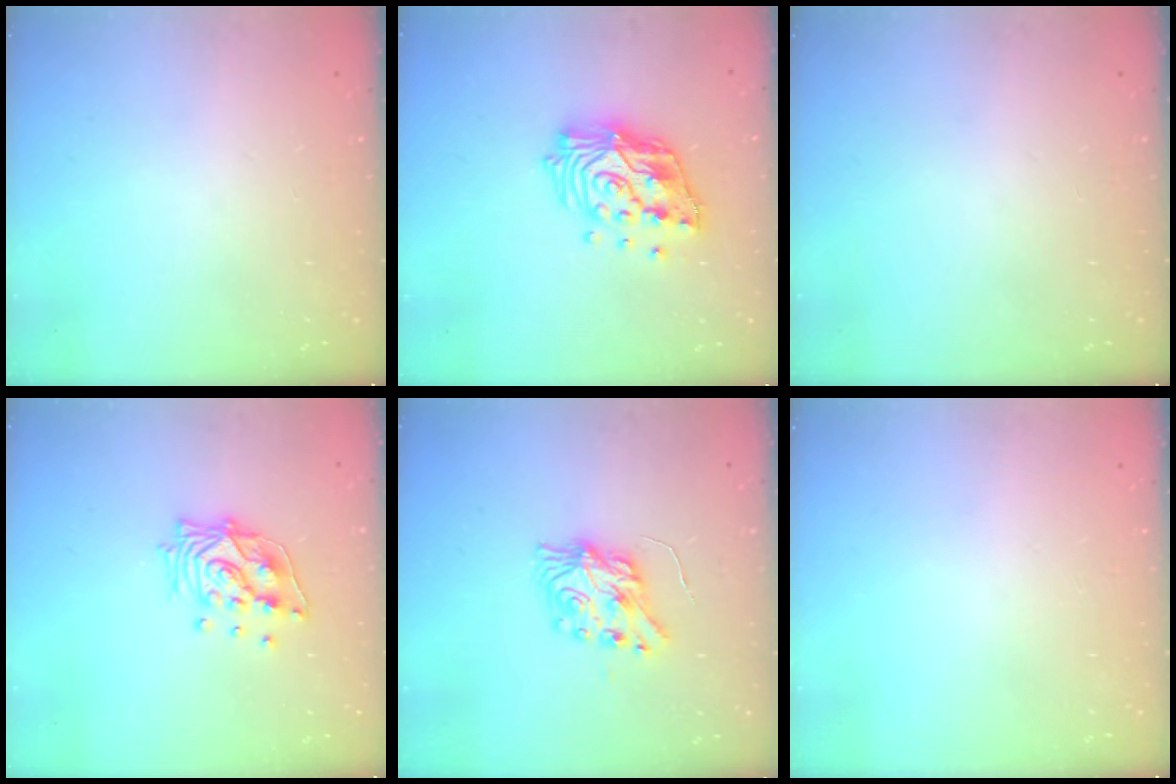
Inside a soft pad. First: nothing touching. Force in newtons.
{"total": 17.3, "press": 17.1, "slide": 2.1}
{"total": 0.0}
{"total": 14.1, "press": 14.0, "slide": 1.8}
{"total": 8.1, "press": 8.1, "slide": 0.2}
{"total": 0.0}